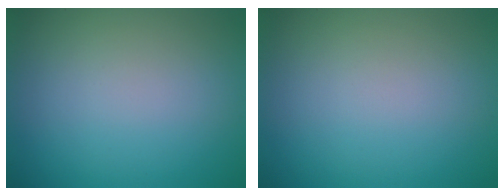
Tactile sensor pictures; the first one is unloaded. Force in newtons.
{"total": 0.0}